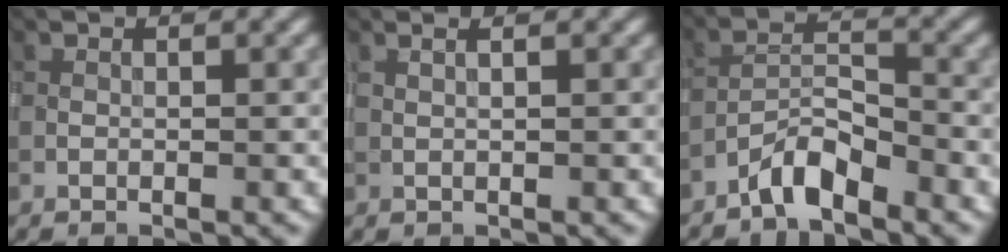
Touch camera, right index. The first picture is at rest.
{"total": 1.3, "force": [0.7, 0.5, 1.0], "torque": [-0.010, -0.004, 0.001]}
{"total": 3.4, "force": [-2.7, 0.8, 1.9], "torque": [-0.035, 0.011, -0.056]}